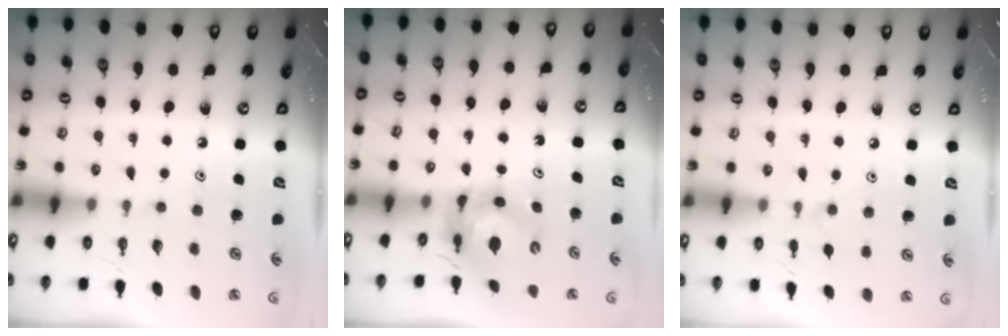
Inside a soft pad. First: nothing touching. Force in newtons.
{"total": 5.5, "press": 5.5, "slide": 0.6}
{"total": 2.4, "press": 2.3, "slide": 0.5}